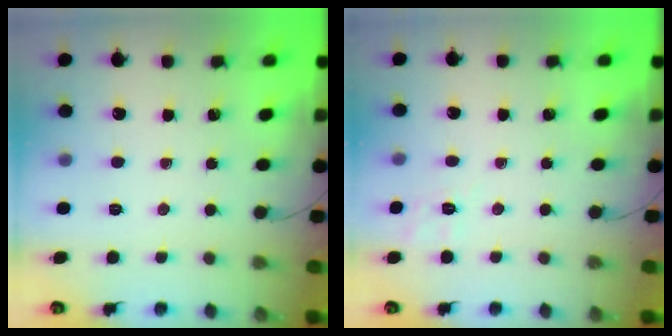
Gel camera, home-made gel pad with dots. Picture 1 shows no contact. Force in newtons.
{"total": 1.9, "press": 0.7, "slide": 1.7}